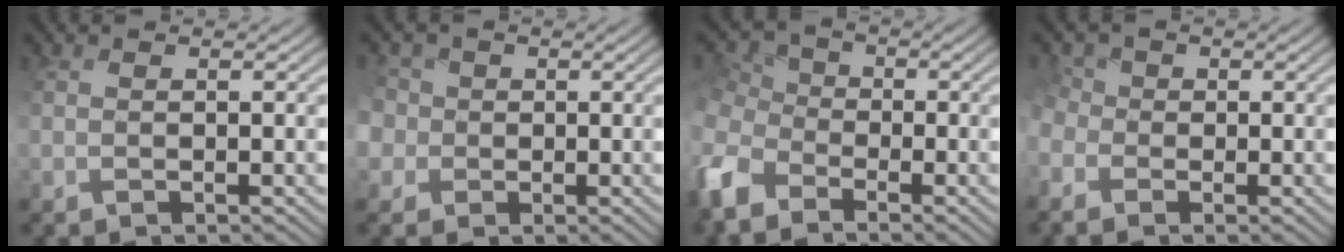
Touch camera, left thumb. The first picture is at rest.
{"total": 5.4, "force": [-0.1, 5.1, 1.7], "torque": [-0.072, 0.012, -0.026]}
{"total": 6.9, "force": [-3.7, 4.7, 3.3], "torque": [-0.104, -0.008, -0.084]}
{"total": 4.3, "force": [-1.4, 3.6, 2.0], "torque": [-0.061, 0.002, -0.029]}